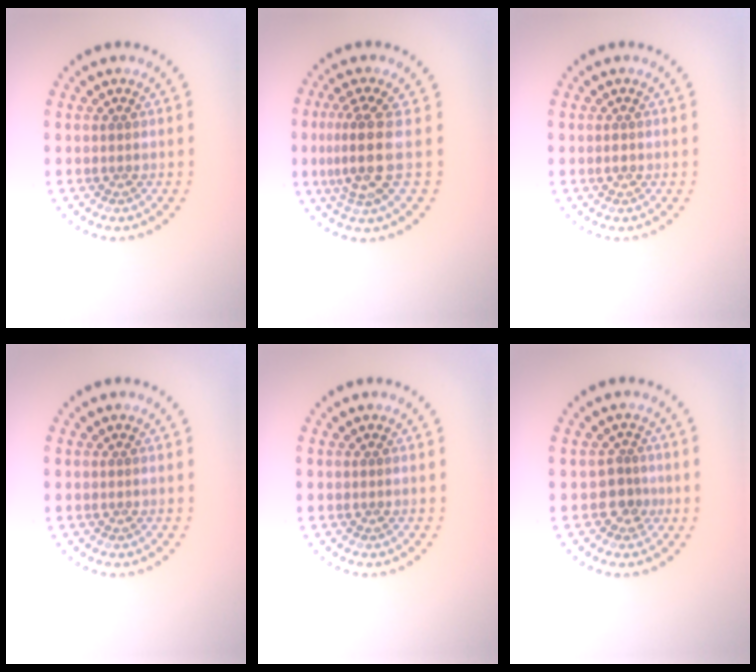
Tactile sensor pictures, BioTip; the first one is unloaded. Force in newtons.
{"total": 3.8, "press": 3.1, "slide": 2.2}
{"total": 0.9, "press": 0.8, "slide": 0.2}
{"total": 0.0}
{"total": 0.0}
{"total": 2.0, "press": 1.6, "slide": 1.2}